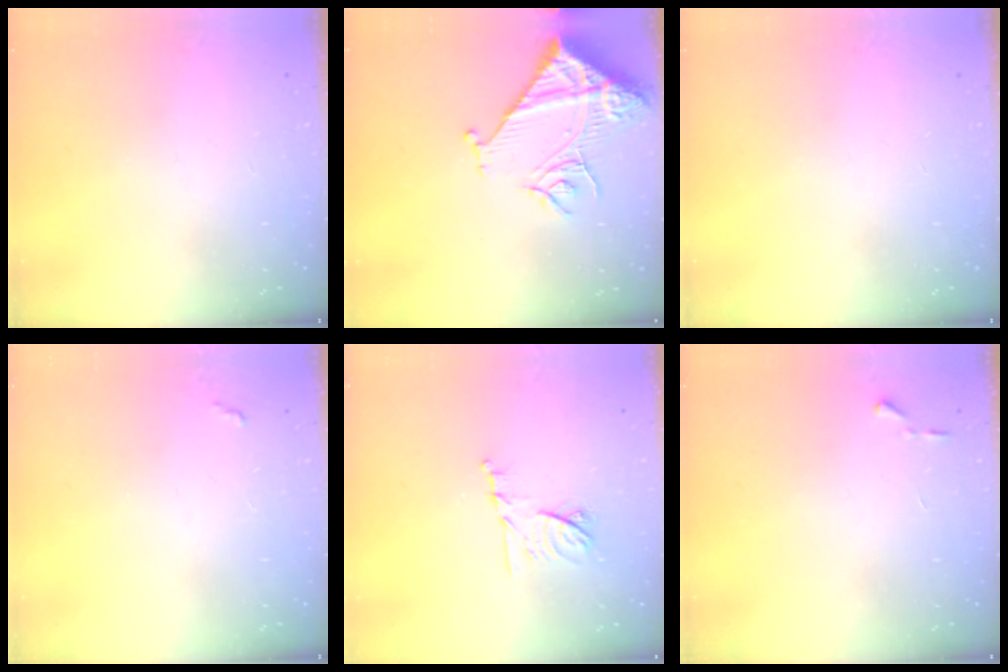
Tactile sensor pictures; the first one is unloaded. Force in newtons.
{"total": 14.9, "press": 14.8, "slide": 1.6}
{"total": 0.0}
{"total": 2.8, "press": 2.8, "slide": 0.4}
{"total": 10.5, "press": 10.5, "slide": 0.3}
{"total": 4.1, "press": 4.0, "slide": 0.5}